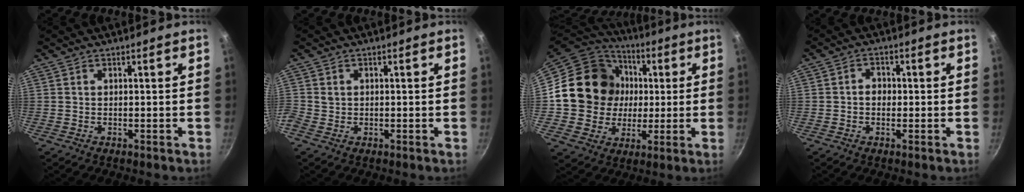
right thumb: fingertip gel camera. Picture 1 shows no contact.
{"total": 1.2, "force": [0.0, 1.1, 0.4], "torque": [-0.008, 0.003, -0.001]}
{"total": 19.7, "force": [2.0, 17.7, 8.4], "torque": [-0.135, 0.020, 0.040]}
{"total": 2.7, "force": [-0.2, 2.2, 1.5], "torque": [-0.011, 0.009, -0.005]}